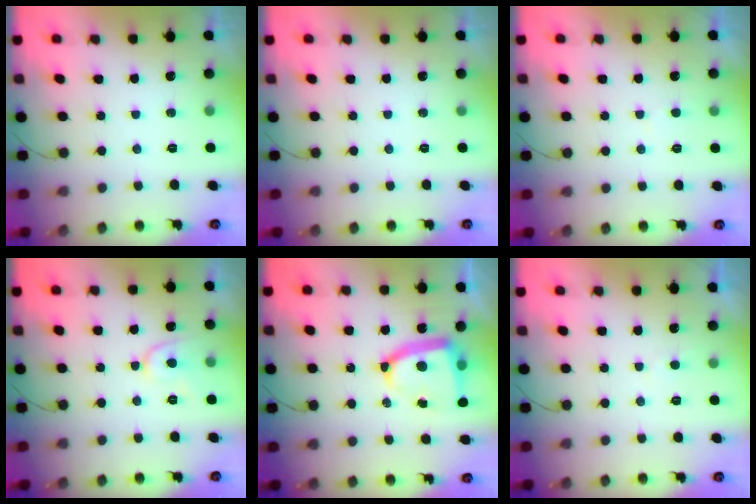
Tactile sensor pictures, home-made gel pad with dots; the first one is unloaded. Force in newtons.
{"total": 0.0}
{"total": 2.4, "press": 2.4, "slide": 0.4}
{"total": 6.9, "press": 6.8, "slide": 0.8}
{"total": 12.8, "press": 12.5, "slide": 2.3}
{"total": 2.0, "press": 2.0, "slide": 0.2}